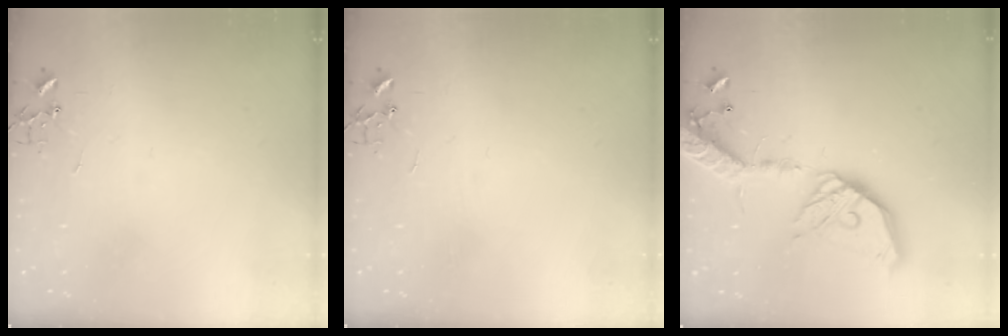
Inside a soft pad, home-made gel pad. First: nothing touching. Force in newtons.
{"total": 0.0}
{"total": 20.9, "press": 20.5, "slide": 3.9}